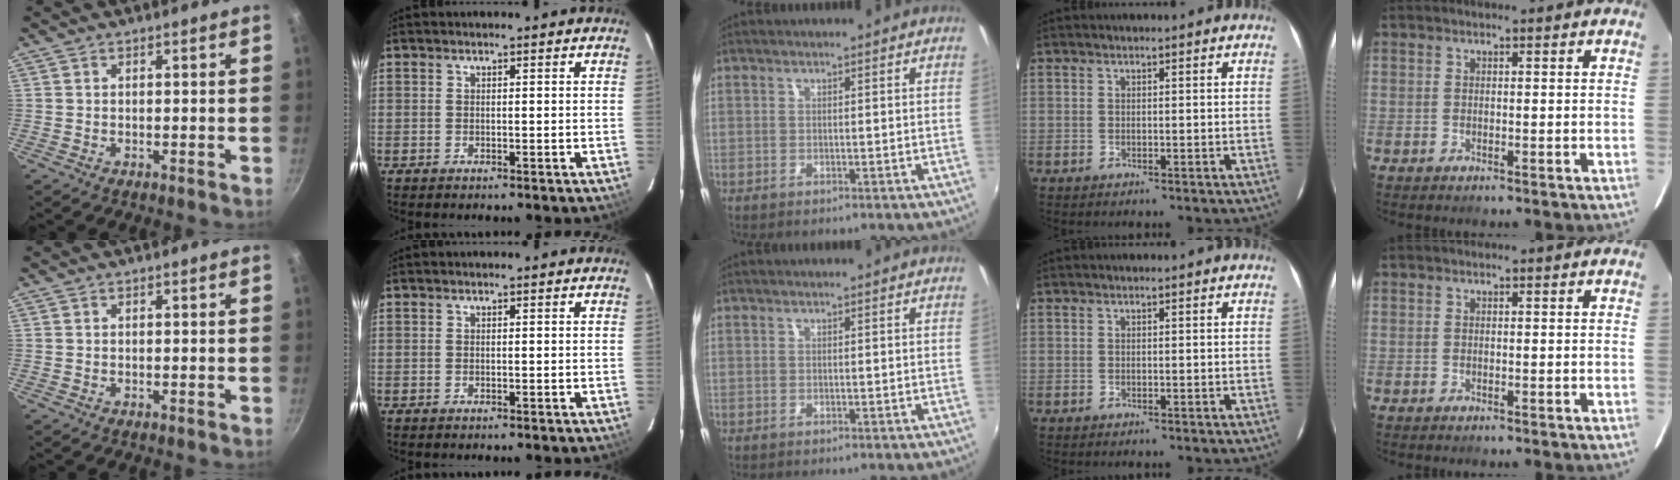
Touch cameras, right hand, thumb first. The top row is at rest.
{}